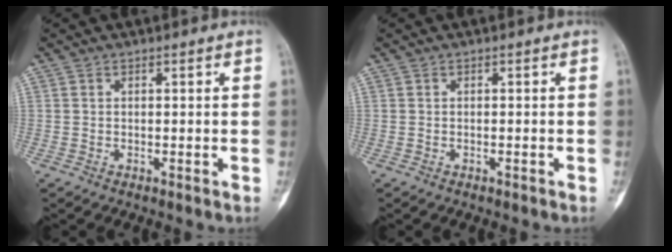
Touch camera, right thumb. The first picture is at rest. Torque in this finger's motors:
{"motor_torque": [0.35, -0.39, -0.11, 0.00, 0.01]}